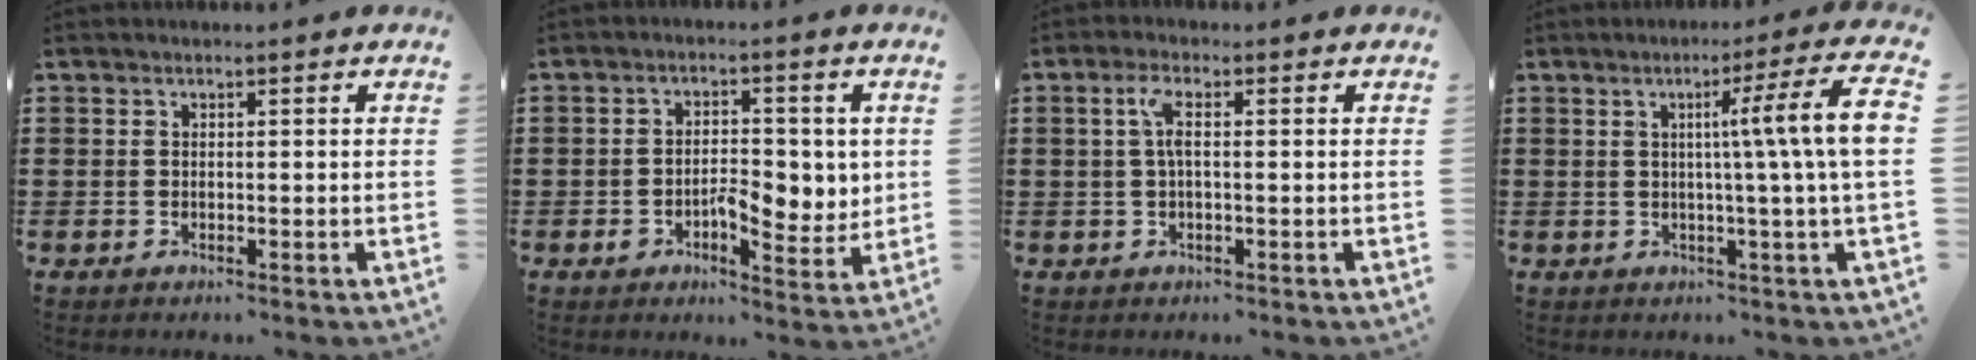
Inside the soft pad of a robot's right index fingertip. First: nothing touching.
{"total": 6.2, "force": [-1.1, 3.5, 5.0], "torque": [-0.067, 0.003, -0.026]}
{"total": 3.3, "force": [0.2, 0.9, 3.1], "torque": [-0.062, 0.007, 0.001]}
{"total": 9.6, "force": [1.1, -0.8, 9.5], "torque": [-0.157, -0.011, 0.009]}